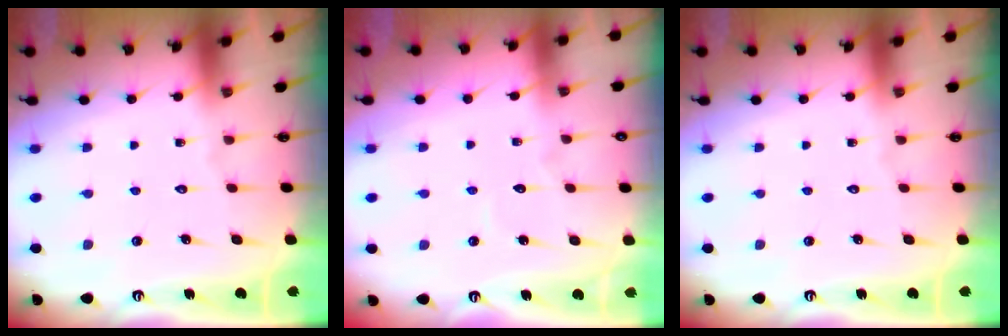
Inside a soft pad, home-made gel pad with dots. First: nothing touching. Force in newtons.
{"total": 2.9, "press": 2.9, "slide": 0.3}
{"total": 0.0}